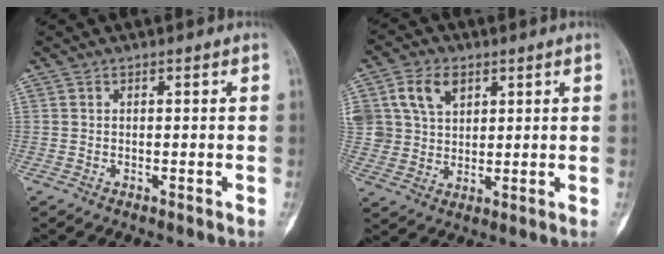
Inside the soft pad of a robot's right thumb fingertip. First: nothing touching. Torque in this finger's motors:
{"motor_torque": [0.49, 2.58, 0.49, -0.17, 0.36]}